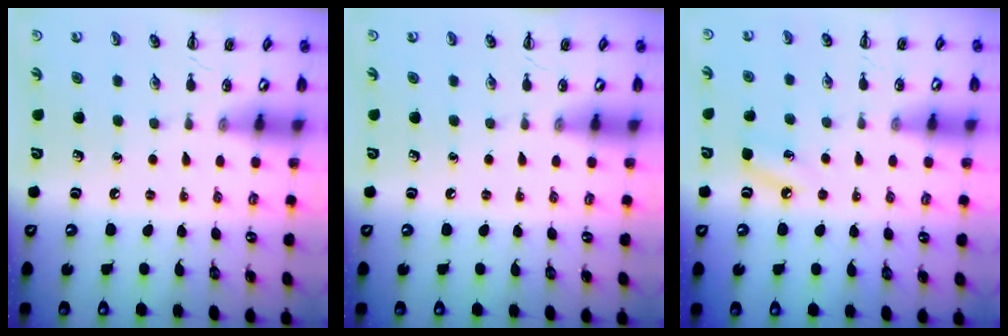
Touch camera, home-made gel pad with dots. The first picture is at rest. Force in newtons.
{"total": 0.0}
{"total": 4.5, "press": 4.3, "slide": 1.4}